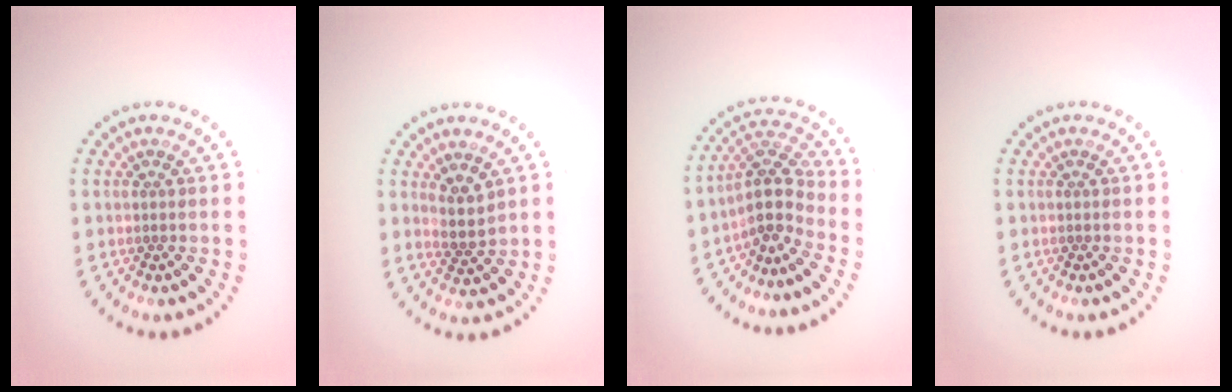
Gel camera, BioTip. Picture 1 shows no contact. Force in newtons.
{"total": 2.5, "press": 2.0, "slide": 1.4}
{"total": 3.6, "press": 2.8, "slide": 2.4}
{"total": 0.0}